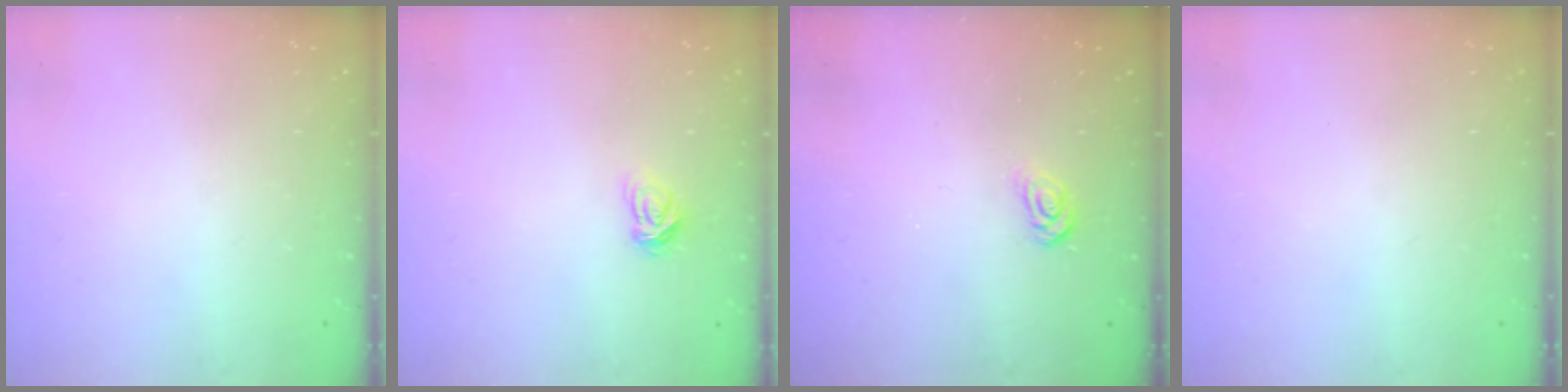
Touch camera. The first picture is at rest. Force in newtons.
{"total": 4.4, "press": 4.3, "slide": 0.6}
{"total": 3.9, "press": 3.9, "slide": 0.4}
{"total": 0.0}